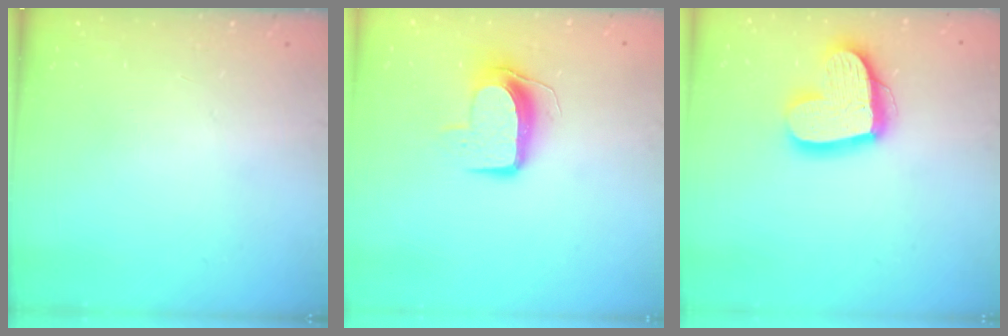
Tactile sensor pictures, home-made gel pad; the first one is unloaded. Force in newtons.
{"total": 9.2, "press": 9.1, "slide": 0.5}
{"total": 18.1, "press": 18.0, "slide": 1.8}